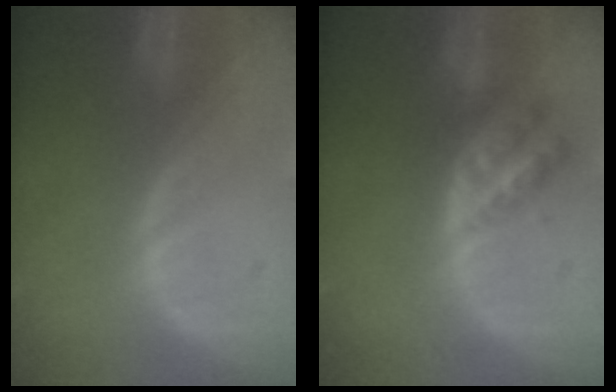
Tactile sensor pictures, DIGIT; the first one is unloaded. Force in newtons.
{"total": 5.9, "press": 5.1, "slide": 2.8}